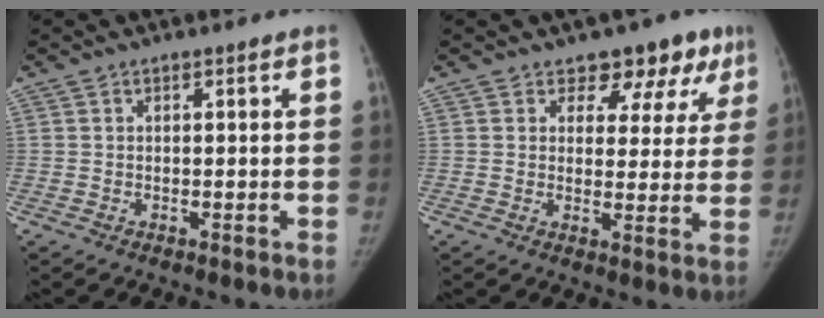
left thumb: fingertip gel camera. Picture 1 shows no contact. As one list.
[{"total": 9.4, "force": [6.8, 5.8, 3.0], "torque": [0.016, -0.029, 0.062]}]